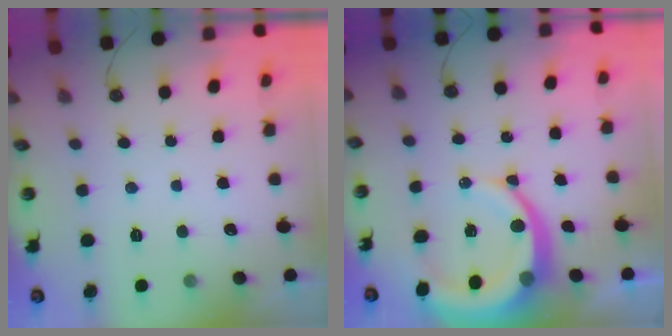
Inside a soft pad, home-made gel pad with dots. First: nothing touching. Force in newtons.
{"total": 13.1, "press": 13.0, "slide": 1.5}